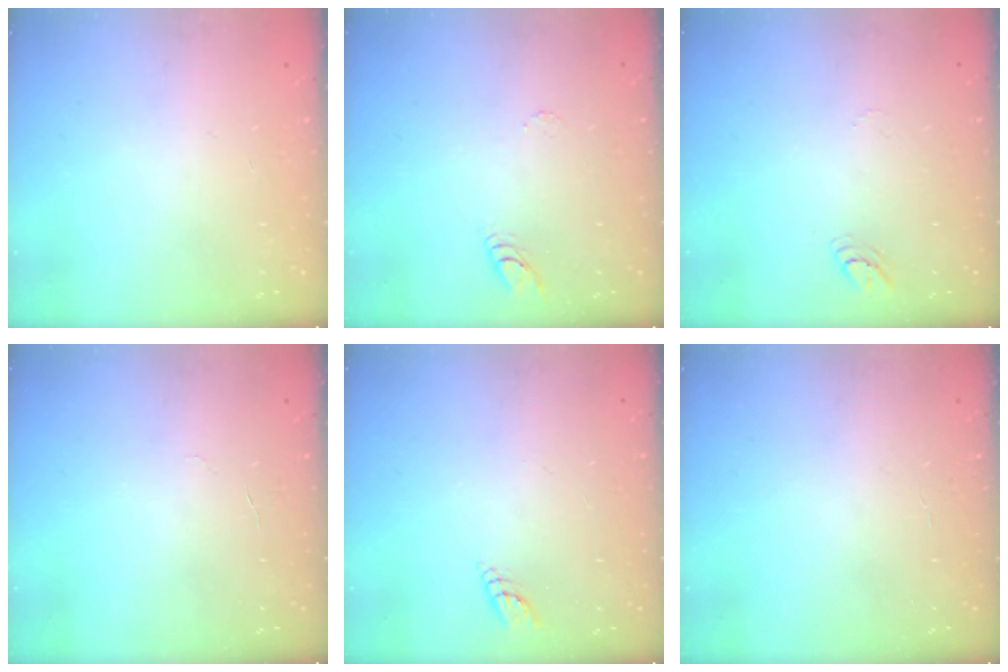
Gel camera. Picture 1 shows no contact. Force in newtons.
{"total": 3.7, "press": 3.7, "slide": 0.3}
{"total": 3.1, "press": 3.1, "slide": 0.3}
{"total": 4.0, "press": 3.9, "slide": 0.4}
{"total": 3.1, "press": 3.1, "slide": 0.3}
{"total": 0.9, "press": 0.9, "slide": 0.1}